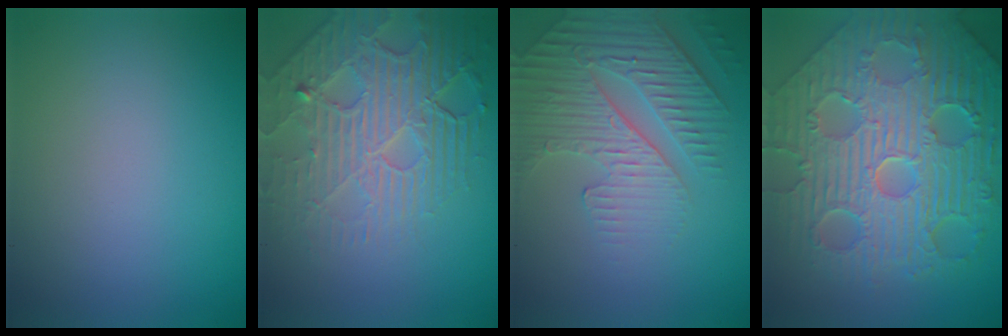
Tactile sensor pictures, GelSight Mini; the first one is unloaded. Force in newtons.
{"total": 5.6, "press": 4.7, "slide": 3.0}
{"total": 4.2, "press": 4.0, "slide": 1.3}
{"total": 12.5, "press": 8.2, "slide": 9.4}